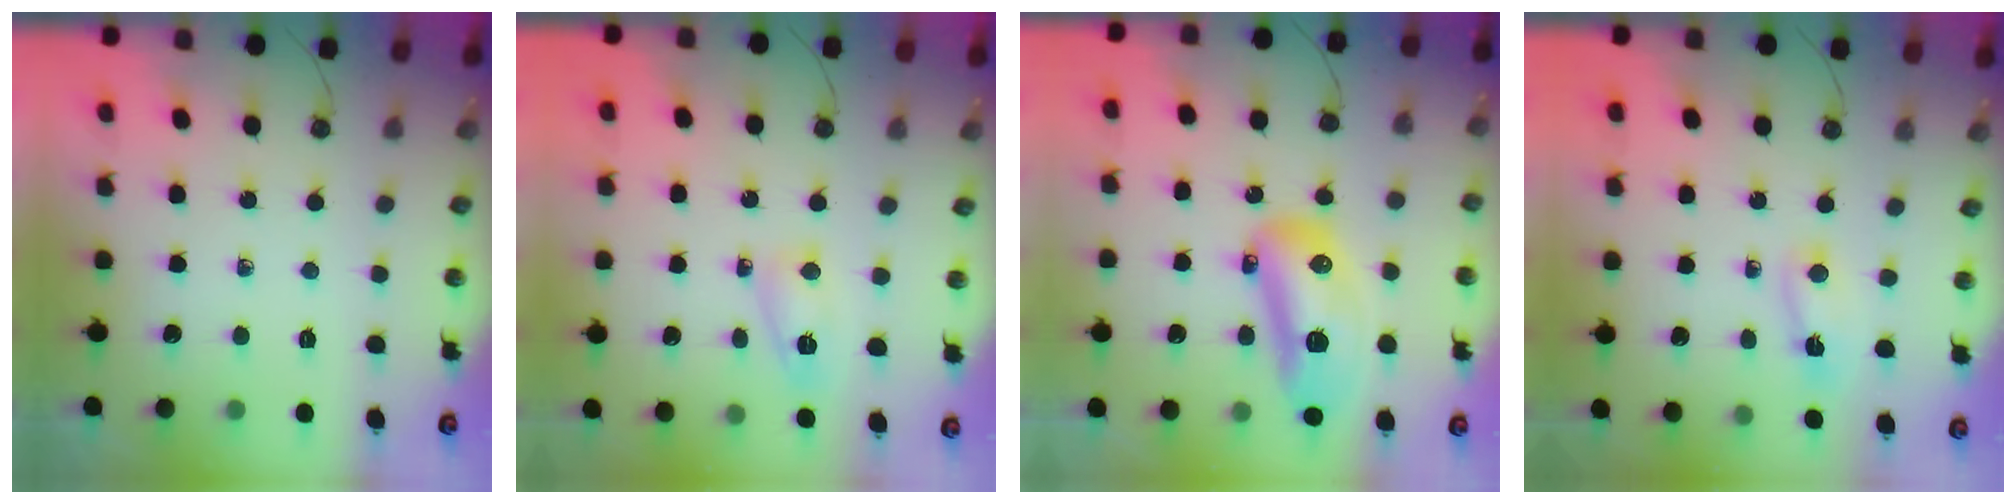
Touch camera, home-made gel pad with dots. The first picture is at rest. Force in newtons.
{"total": 5.3, "press": 5.3, "slide": 0.4}
{"total": 16.0, "press": 15.9, "slide": 1.8}
{"total": 2.4, "press": 2.3, "slide": 0.6}